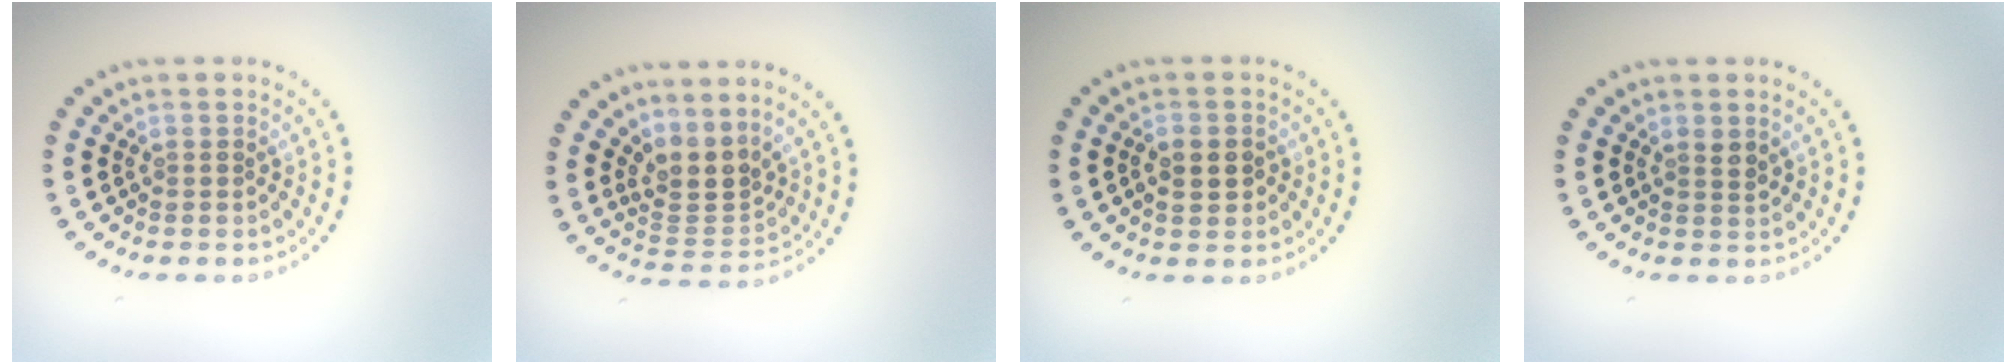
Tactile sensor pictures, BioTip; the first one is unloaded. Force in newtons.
{"total": 3.0, "press": 2.0, "slide": 2.2}
{"total": 2.5, "press": 2.4, "slide": 0.2}
{"total": 0.9, "press": 0.8, "slide": 0.4}